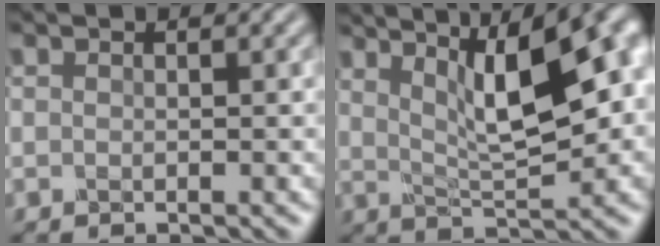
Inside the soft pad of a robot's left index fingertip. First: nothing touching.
{"total": 10.3, "force": [4.1, 3.2, 8.9], "torque": [-0.114, 0.022, 0.062]}